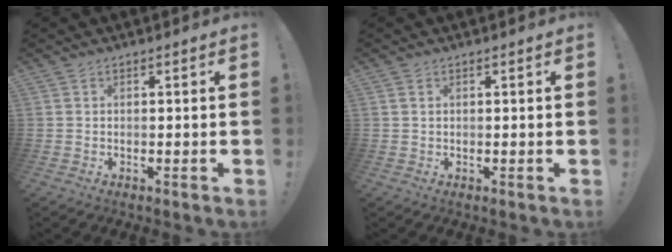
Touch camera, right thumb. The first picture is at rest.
{"total": 0.9, "force": [0.5, 0.5, 0.5], "torque": [-0.005, 0.000, 0.009]}